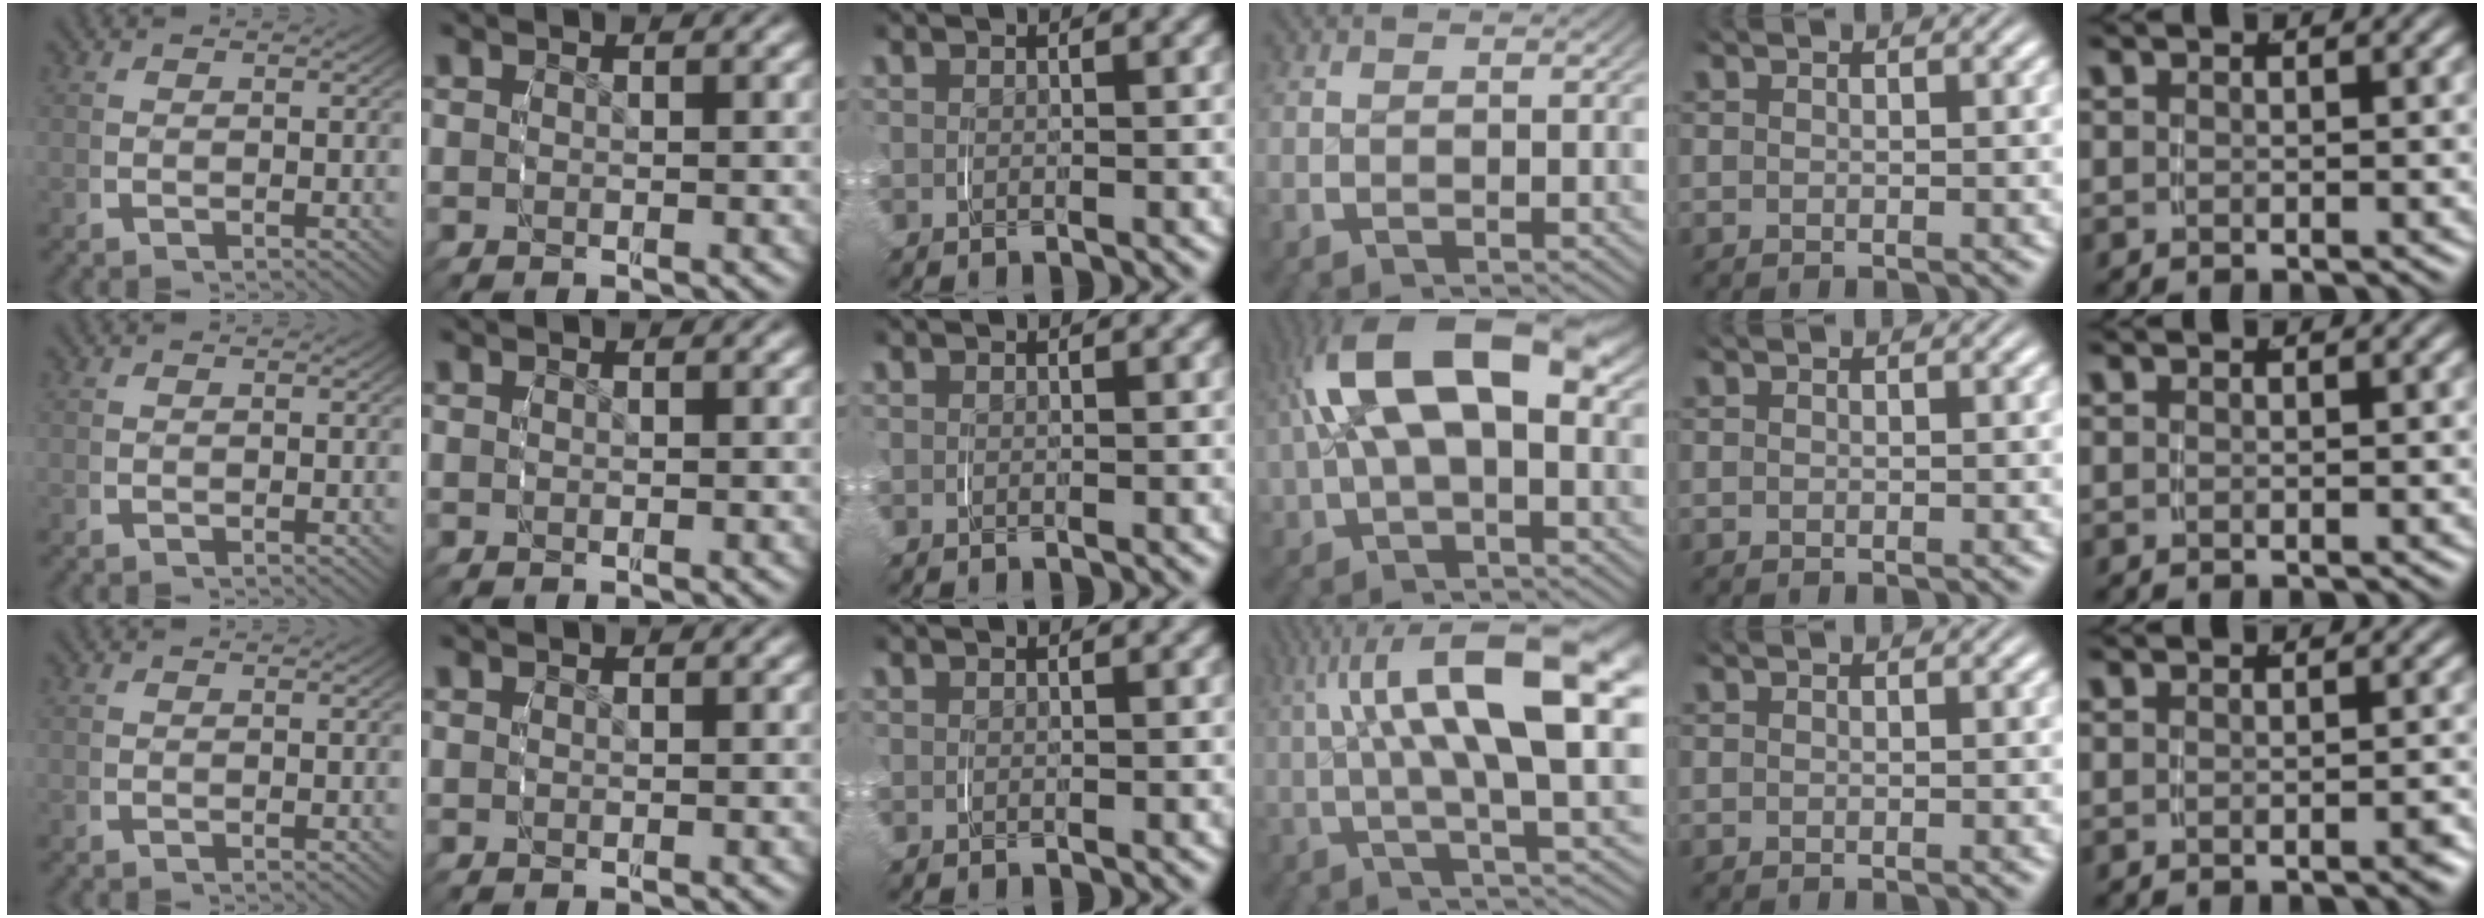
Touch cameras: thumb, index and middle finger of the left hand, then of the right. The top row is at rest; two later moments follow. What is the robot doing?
{"motion": "grasp_and_lifting", "object": "glasses case"}